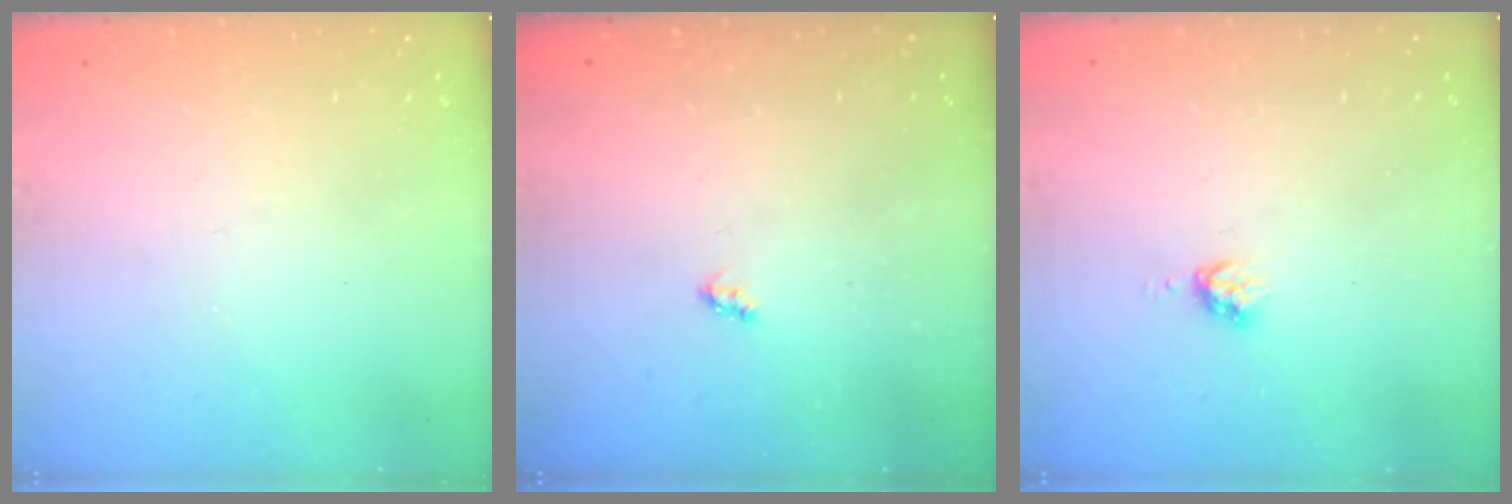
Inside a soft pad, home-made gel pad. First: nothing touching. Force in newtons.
{"total": 2.7, "press": 2.7, "slide": 0.4}
{"total": 3.5, "press": 3.5, "slide": 0.3}